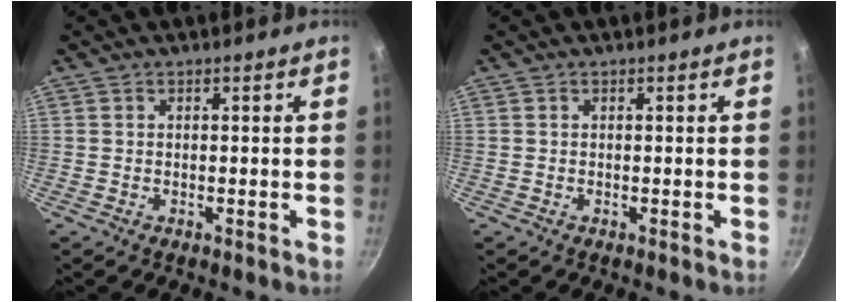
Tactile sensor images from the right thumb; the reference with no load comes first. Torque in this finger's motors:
{"motor_torque": [-0.02, 0.03, 0.00, 0.00, 0.00]}